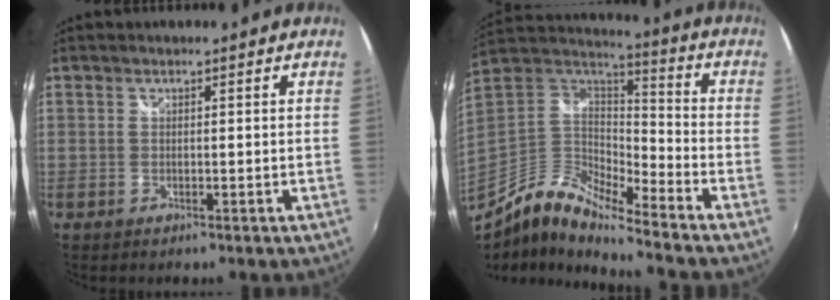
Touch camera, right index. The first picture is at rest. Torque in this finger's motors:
{"motor_torque": [-0.40, -0.87, 0.05, 0.01]}